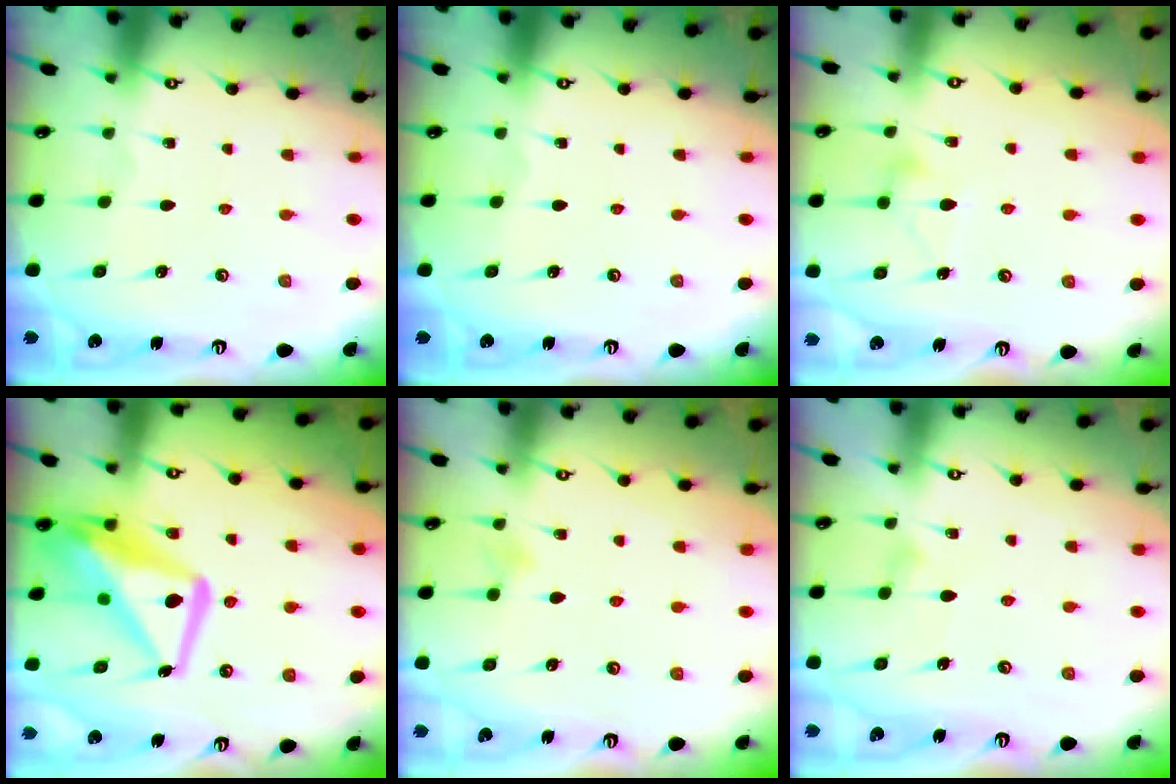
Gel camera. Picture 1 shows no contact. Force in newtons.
{"total": 0.0}
{"total": 11.0, "press": 11.0, "slide": 0.4}
{"total": 14.8, "press": 14.8, "slide": 1.4}
{"total": 4.0, "press": 3.9, "slide": 0.4}
{"total": 6.4, "press": 6.3, "slide": 0.4}